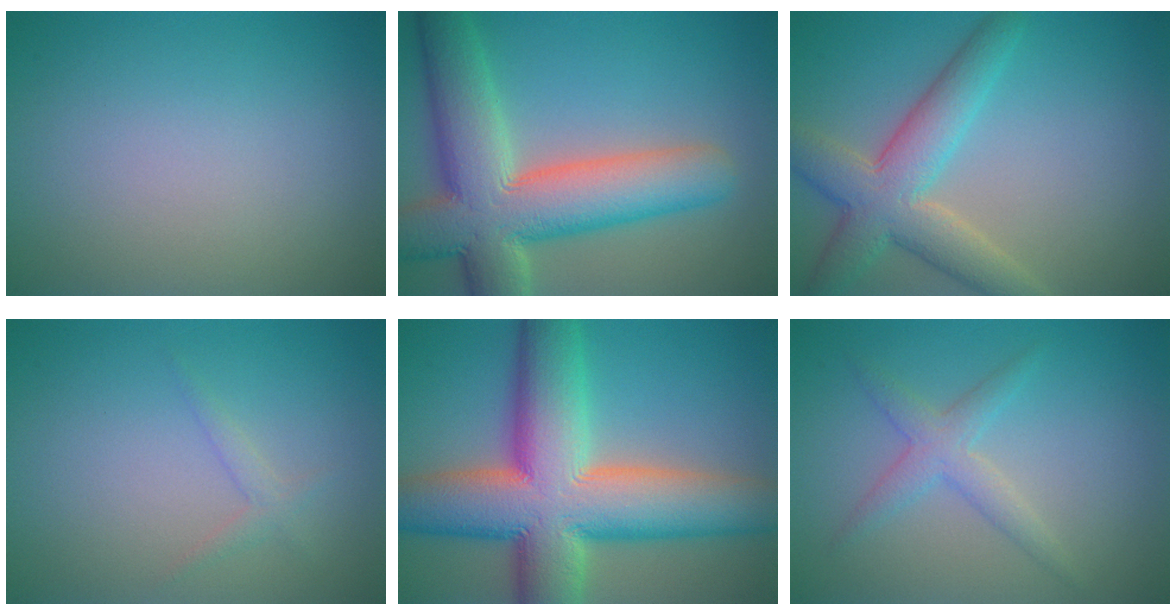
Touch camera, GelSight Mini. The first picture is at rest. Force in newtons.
{"total": 11.8, "press": 11.8, "slide": 1.0}
{"total": 6.2, "press": 6.2, "slide": 0.4}
{"total": 1.1, "press": 1.1, "slide": 0.1}
{"total": 15.0, "press": 15.0, "slide": 0.8}
{"total": 2.5, "press": 2.5, "slide": 0.1}